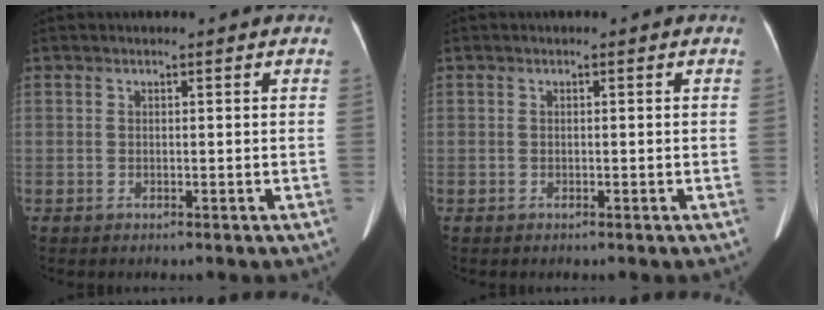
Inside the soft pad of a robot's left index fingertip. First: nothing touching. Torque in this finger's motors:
{"motor_torque": [0.06, 0.06, 0.08, 0.01]}